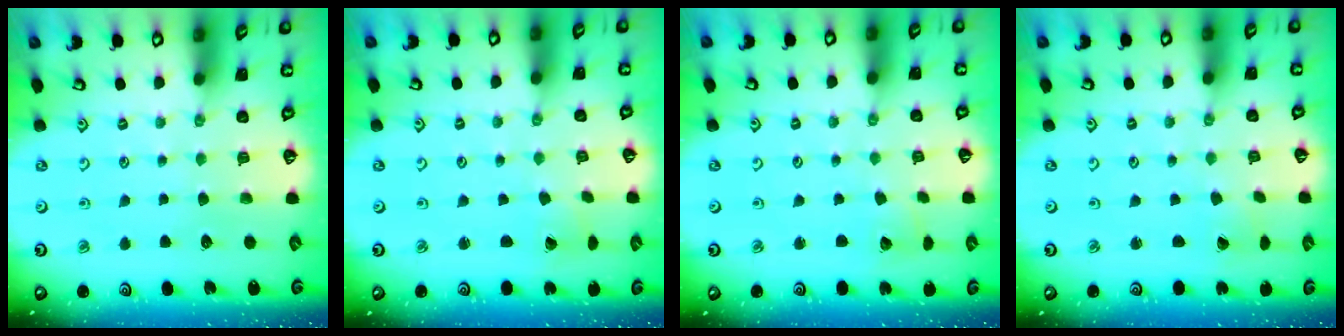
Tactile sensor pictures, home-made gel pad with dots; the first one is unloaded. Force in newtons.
{"total": 2.0, "press": 2.0, "slide": 0.2}
{"total": 2.2, "press": 2.2, "slide": 0.3}
{"total": 1.2, "press": 1.2, "slide": 0.1}